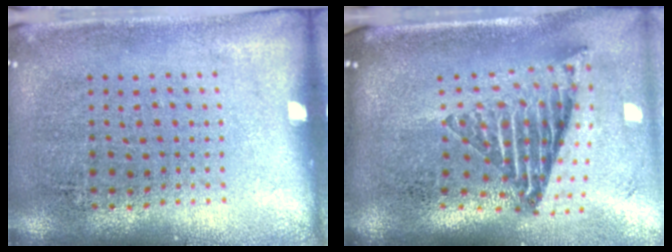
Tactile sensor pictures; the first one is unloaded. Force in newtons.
{"total": 2.7, "press": 1.8, "slide": 2.0}